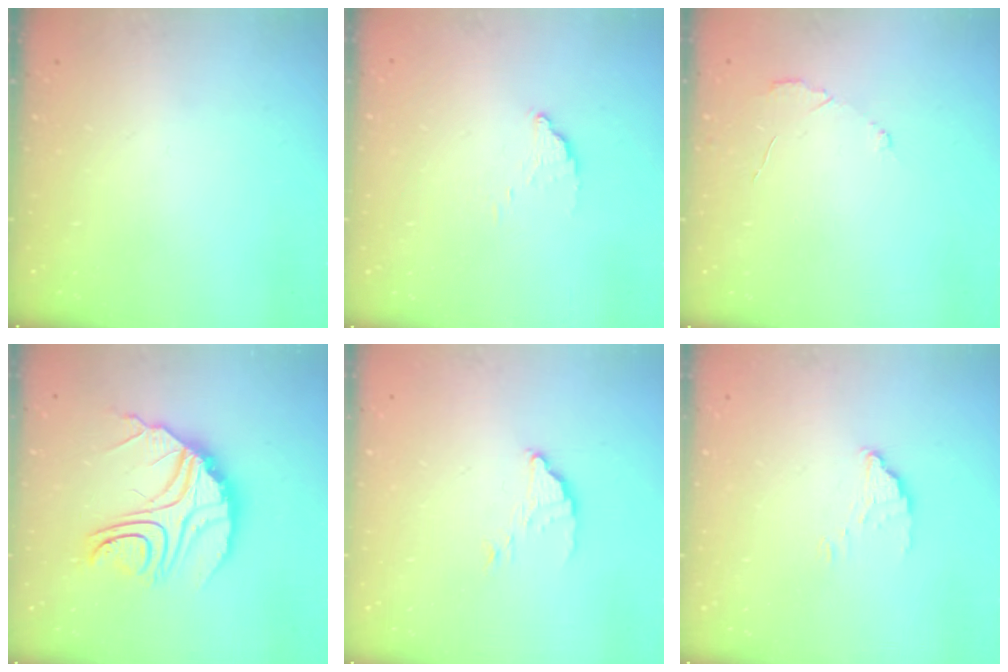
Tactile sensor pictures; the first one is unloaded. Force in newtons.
{"total": 2.8, "press": 2.8, "slide": 0.1}
{"total": 3.0, "press": 3.0, "slide": 0.3}
{"total": 16.0, "press": 16.0, "slide": 1.3}
{"total": 2.2, "press": 2.2, "slide": 0.0}
{"total": 2.0, "press": 2.0, "slide": 0.1}